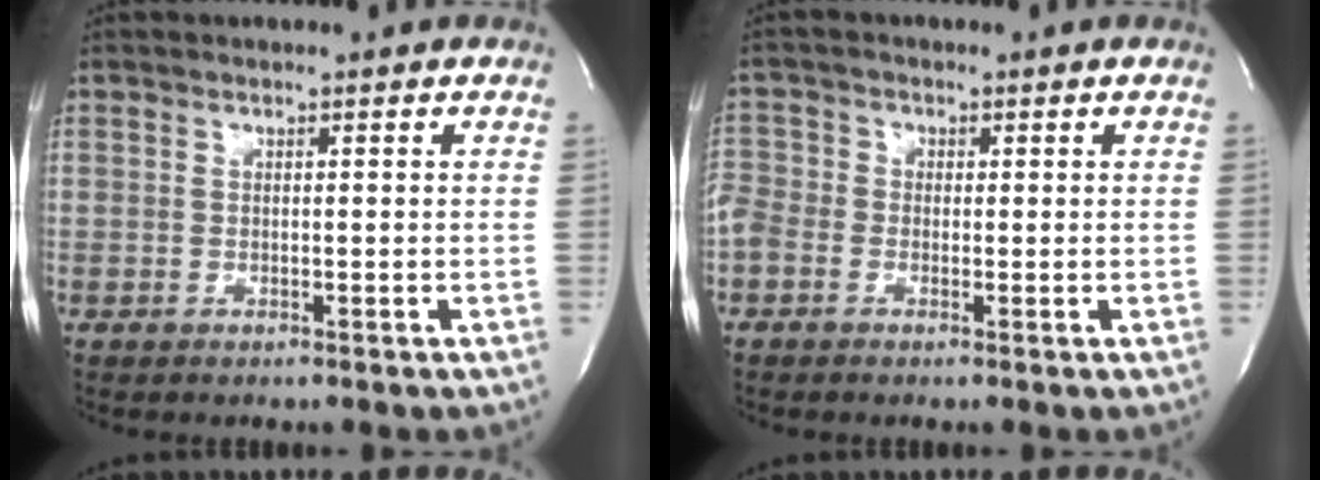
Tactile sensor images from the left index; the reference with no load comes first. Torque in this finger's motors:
{"motor_torque": [0.16, 0.04, -0.02, 0.02]}